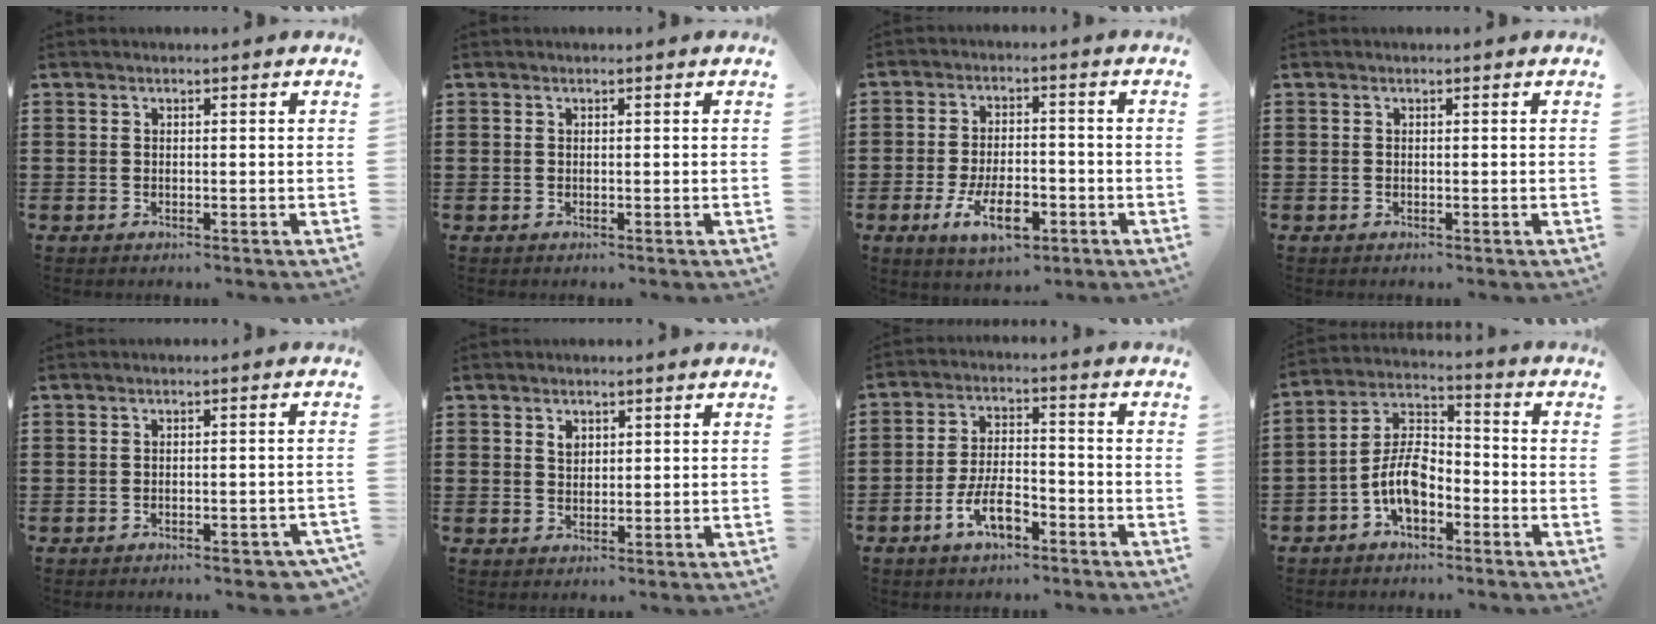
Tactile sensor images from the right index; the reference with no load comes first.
{"total": 0.0}
{"total": 8.4, "force": [-3.9, 3.7, 6.5], "torque": [-0.120, -0.005, -0.069]}
{"total": 0.0}
{"total": 2.4, "force": [-2.0, 0.4, 1.2], "torque": [-0.022, 0.001, -0.038]}
{"total": 1.8, "force": [0.9, 1.2, 0.9], "torque": [-0.022, 0.005, 0.017]}
{"total": 7.3, "force": [-3.8, 3.0, 5.4], "torque": [-0.115, 0.001, -0.073]}
{"total": 7.6, "force": [-3.6, 3.9, 5.5], "torque": [-0.134, 0.005, -0.077]}